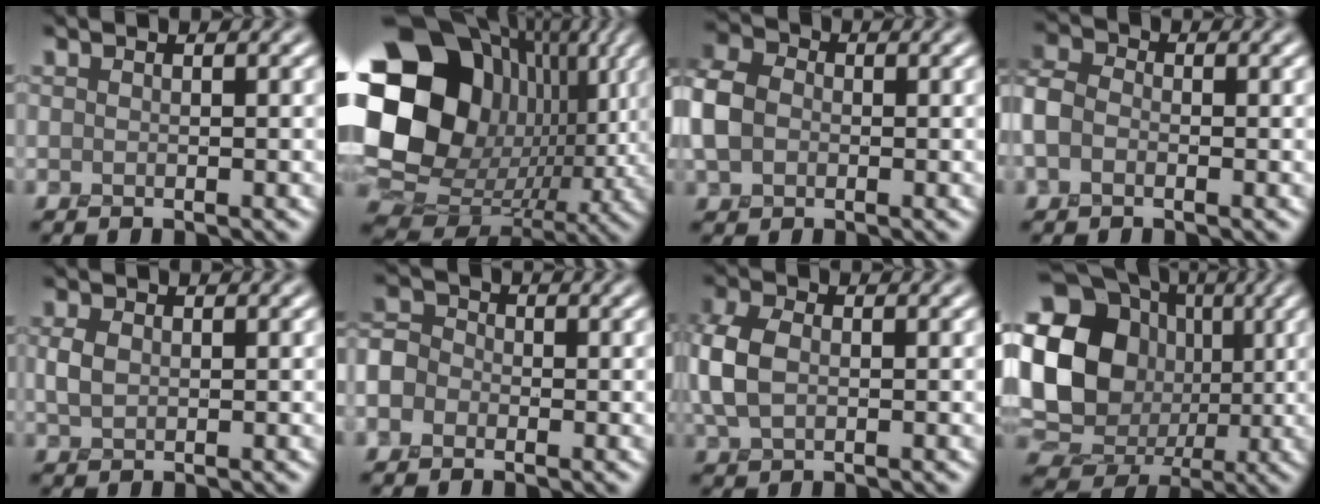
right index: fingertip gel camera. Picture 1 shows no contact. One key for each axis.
{"total": 19.0, "fx": 3.4, "fy": 14.8, "fz": 11.3, "tx": -0.233, "ty": -0.001, "tz": 0.093}
{"total": 4.8, "fx": -0.7, "fy": 3.8, "fz": 2.9, "tx": -0.084, "ty": 0.007, "tz": -0.018}
{"total": 3.0, "fx": -1.1, "fy": 2.1, "fz": 1.8, "tx": -0.044, "ty": 0.006, "tz": -0.031}
{"total": 1.3, "fx": 0.1, "fy": 0.9, "fz": 0.9, "tx": -0.024, "ty": 0.001, "tz": 0.004}
{"total": 5.2, "fx": -2.2, "fy": 4.5, "fz": 1.4, "tx": -0.026, "ty": 0.009, "tz": -0.065}
{"total": 4.1, "fx": -0.1, "fy": 2.7, "fz": 3.1, "tx": -0.086, "ty": 0.004, "tz": -0.006}
{"total": 15.9, "fx": 1.7, "fy": 13.0, "fz": 9.1, "tx": -0.199, "ty": 0.011, "tz": 0.019}